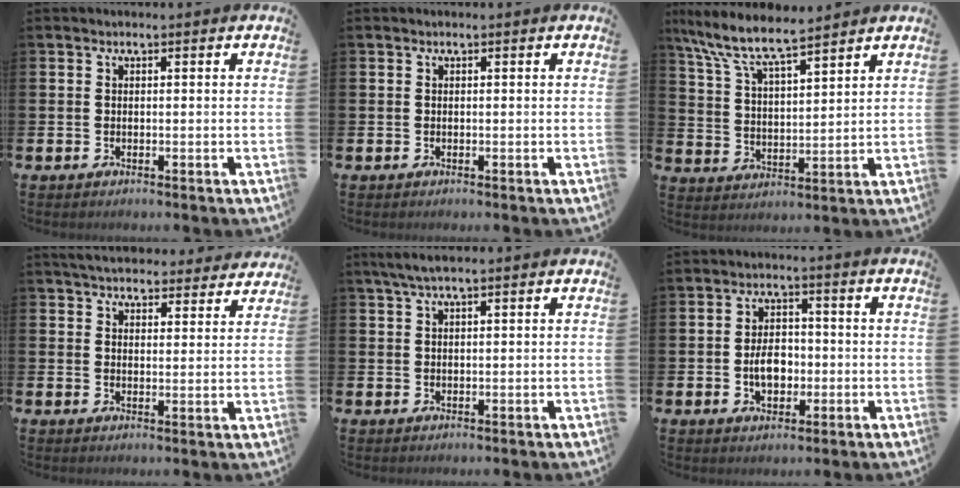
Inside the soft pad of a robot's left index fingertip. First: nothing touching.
{"total": 0.0}
{"total": 8.5, "force": [7.6, 1.2, 3.5], "torque": [-0.099, -0.039, 0.135]}
{"total": 5.2, "force": [5.0, 1.1, 0.7], "torque": [-0.031, -0.027, 0.091]}
{"total": 2.7, "force": [2.0, 0.4, 1.9], "torque": [-0.043, 0.003, 0.036]}
{"total": 4.6, "force": [-0.8, 3.1, 3.3], "torque": [-0.038, -0.002, -0.023]}